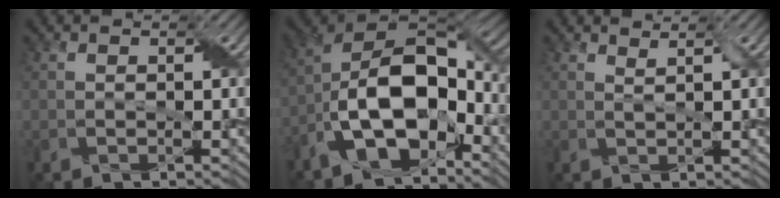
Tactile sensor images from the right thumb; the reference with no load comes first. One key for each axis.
{"total": 15.7, "fx": -5.7, "fy": 8.5, "fz": 11.9, "tx": -0.227, "ty": -0.016, "tz": -0.121}
{"total": 1.3, "fx": 1.1, "fy": 0.0, "fz": 0.7, "tx": -0.016, "ty": 0.000, "tz": 0.019}